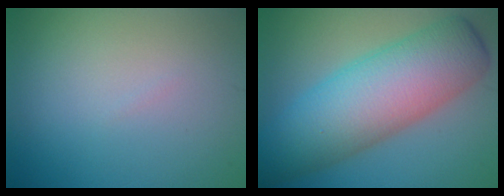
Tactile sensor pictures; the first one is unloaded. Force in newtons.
{"total": 10.5, "press": 10.5, "slide": 0.2}